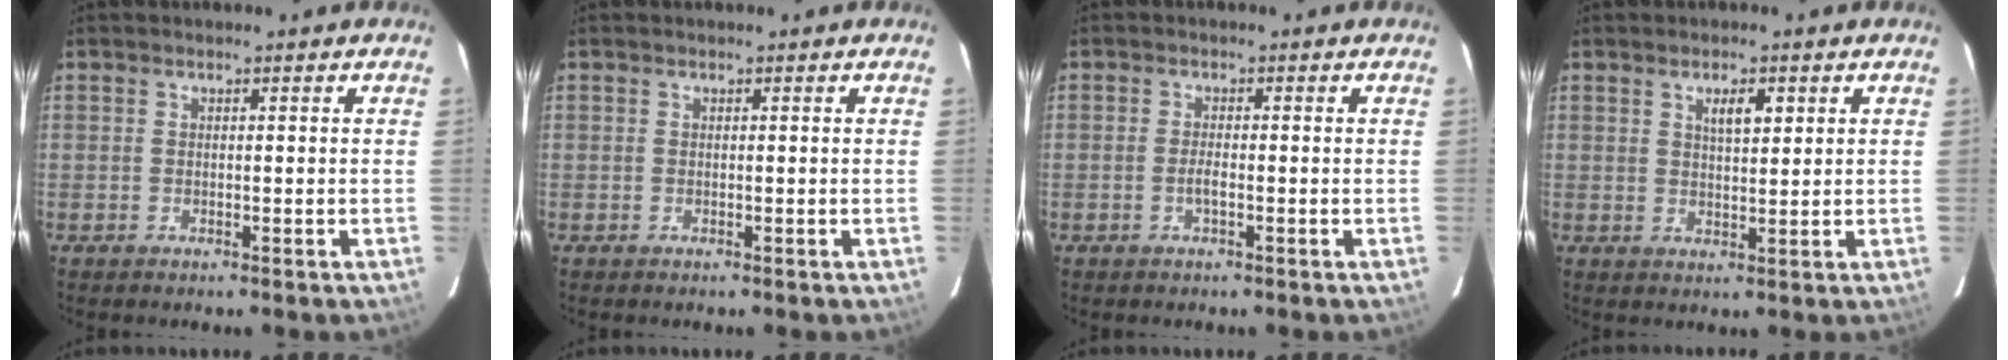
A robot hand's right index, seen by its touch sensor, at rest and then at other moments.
{"total": 0.0}
{"total": 1.5, "force": [-0.6, 0.3, 1.3], "torque": [-0.027, -0.001, -0.012]}
{"total": 3.7, "force": [1.7, 1.3, 3.0], "torque": [-0.048, 0.004, 0.029]}